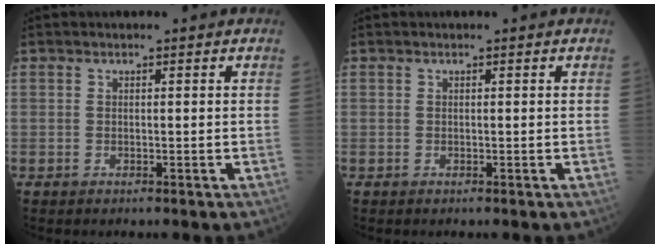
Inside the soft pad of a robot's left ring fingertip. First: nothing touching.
{"total": 0.0}